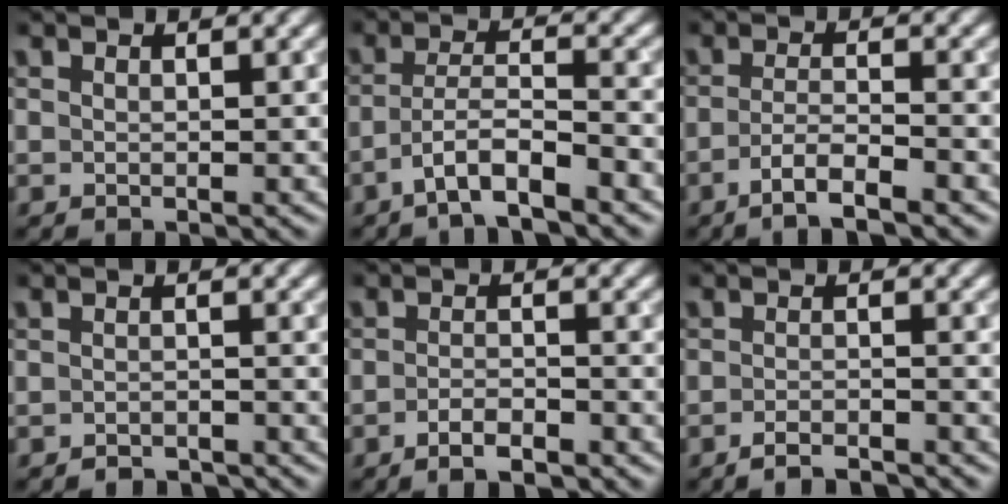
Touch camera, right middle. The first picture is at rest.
{"total": 4.7, "force": [-3.1, 0.8, 3.5], "torque": [-0.061, 0.004, -0.062]}
{"total": 3.5, "force": [-2.2, 0.7, 2.7], "torque": [-0.049, 0.001, -0.048]}
{"total": 2.4, "force": [-2.3, 0.5, 0.4], "torque": [0.002, 0.003, -0.034]}
{"total": 2.7, "force": [-1.9, 0.8, 1.7], "torque": [-0.029, 0.002, -0.035]}
{"total": 3.1, "force": [-2.8, 0.5, 1.3], "torque": [-0.011, 0.003, -0.045]}